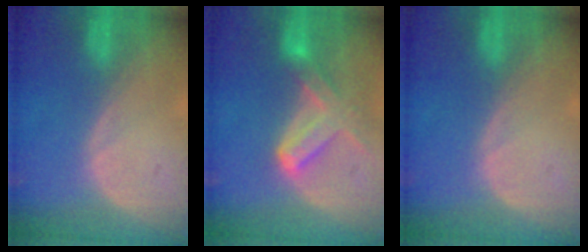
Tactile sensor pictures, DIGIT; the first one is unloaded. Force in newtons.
{"total": 7.1, "press": 6.6, "slide": 2.8}
{"total": 0.0}